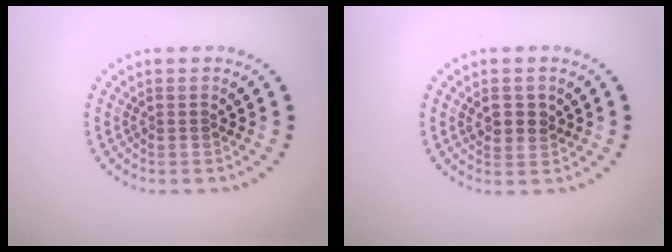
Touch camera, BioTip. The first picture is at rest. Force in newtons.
{"total": 1.7, "press": 1.5, "slide": 0.6}